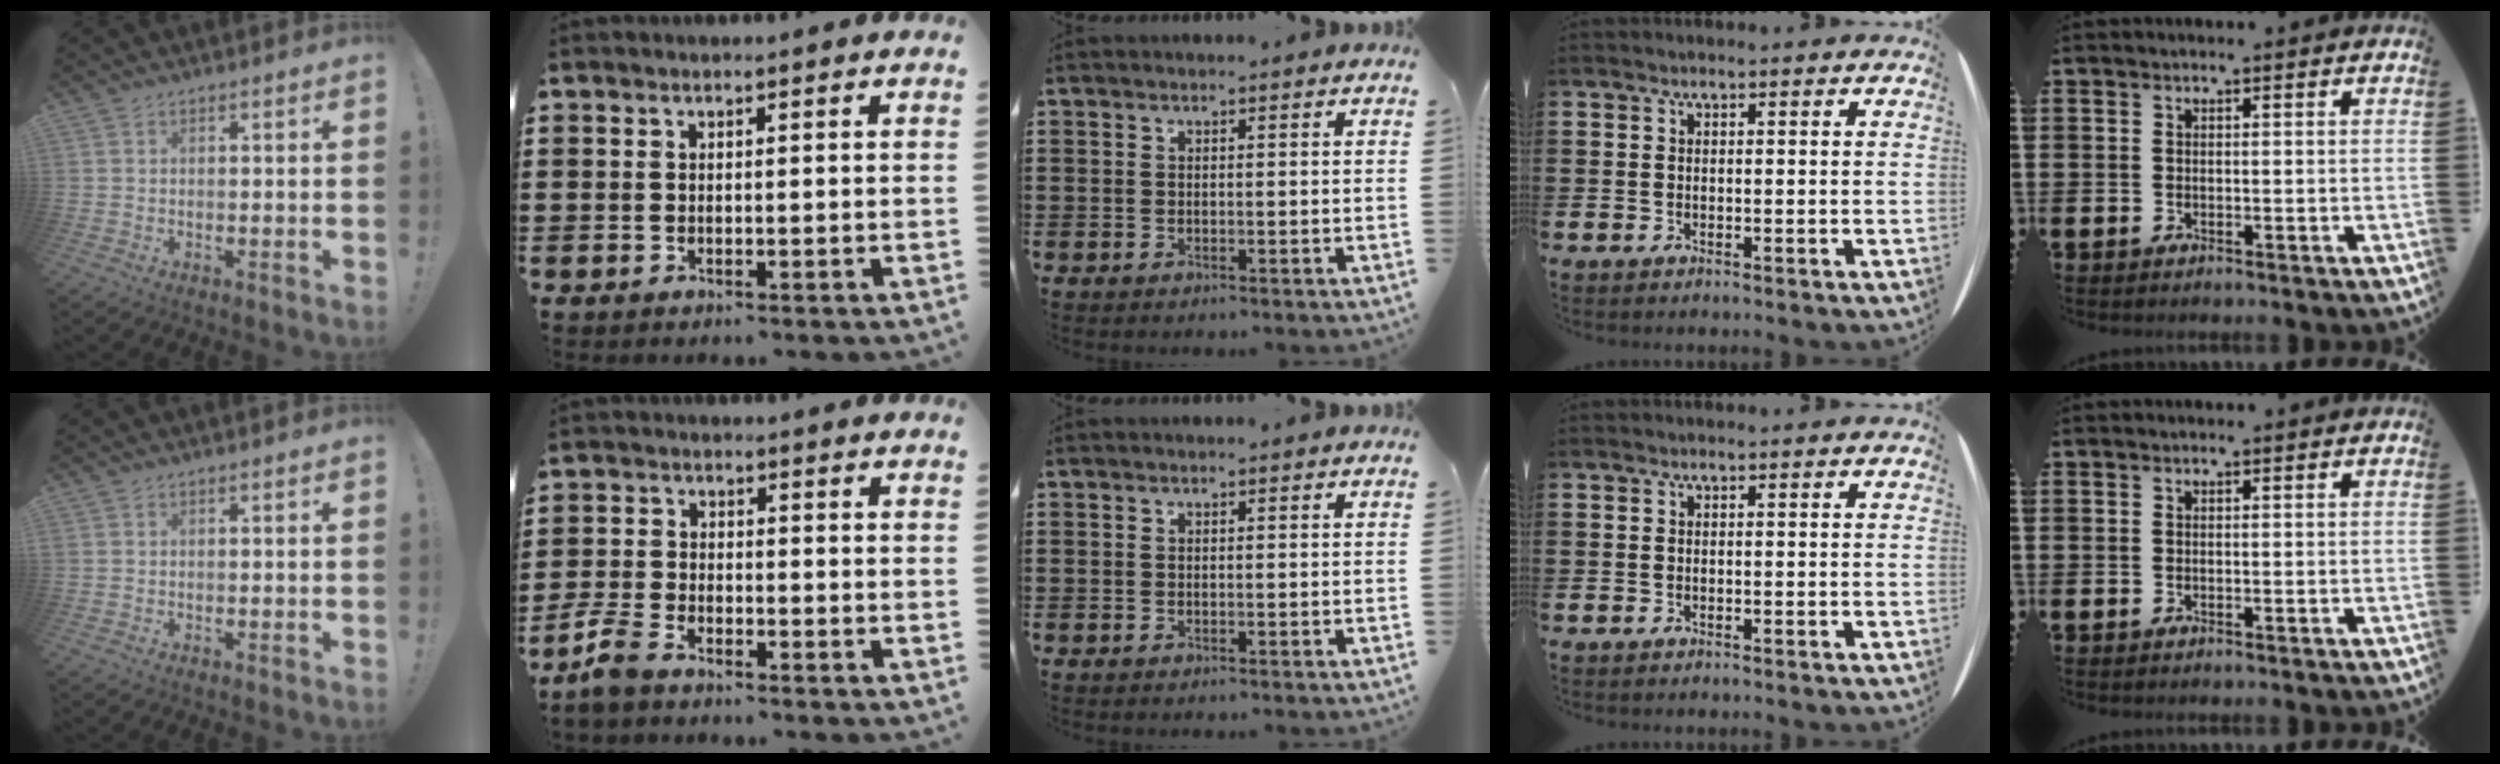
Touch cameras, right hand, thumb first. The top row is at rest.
{"index": {"total": 4.2, "force": [-3.5, 1.2, 2.0], "torque": [-0.064, -0.004, -0.076]}}